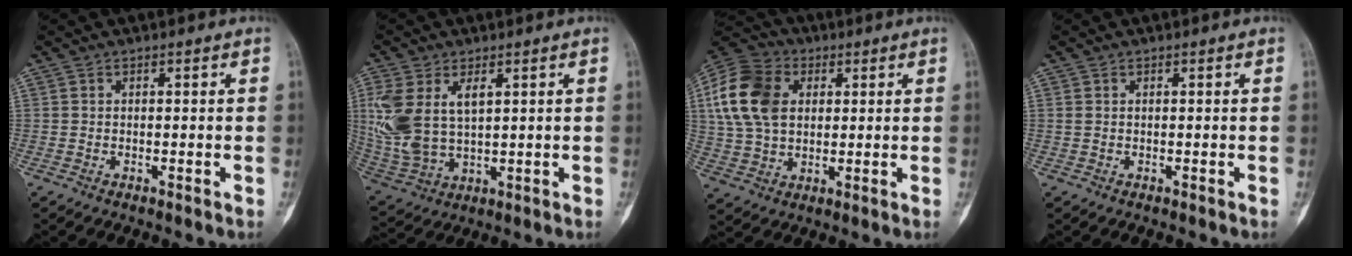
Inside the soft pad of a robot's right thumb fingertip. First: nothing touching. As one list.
[{"total": 13.5, "force": [3.8, 7.8, 10.4], "torque": [-0.229, -0.006, 0.090]}, {"total": 16.3, "force": [3.6, 11.6, 10.8], "torque": [-0.206, 0.008, 0.063]}, {"total": 0.6, "force": [0.2, 0.3, 0.5], "torque": [-0.014, 0.009, 0.008]}]